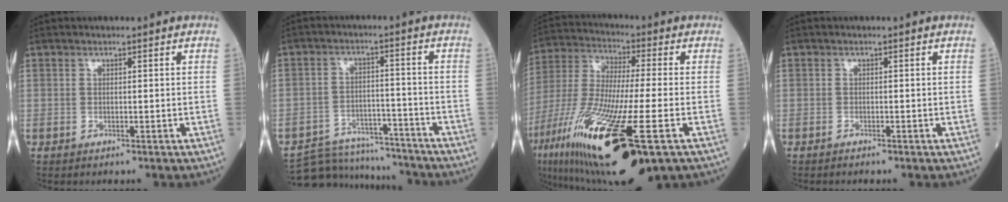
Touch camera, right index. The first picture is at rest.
{"total": 12.2, "force": [-11.6, 3.5, 0.7], "torque": [-0.008, 0.021, -0.176]}
{"total": 27.5, "force": [-11.0, 5.2, 24.7], "torque": [-0.501, -0.061, -0.188]}
{"total": 0.5, "force": [-0.5, 0.0, 0.1], "torque": [-0.005, -0.001, -0.011]}